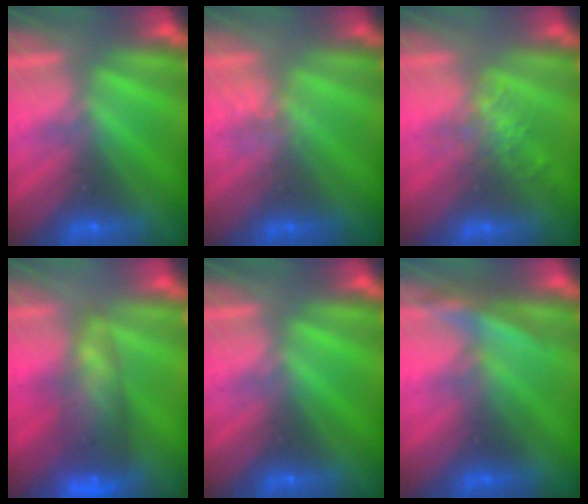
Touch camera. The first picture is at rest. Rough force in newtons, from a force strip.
{"total": 2.1}
{"total": 3.9}
{"total": 7.4}
{"total": 0.0}
{"total": 2.9}